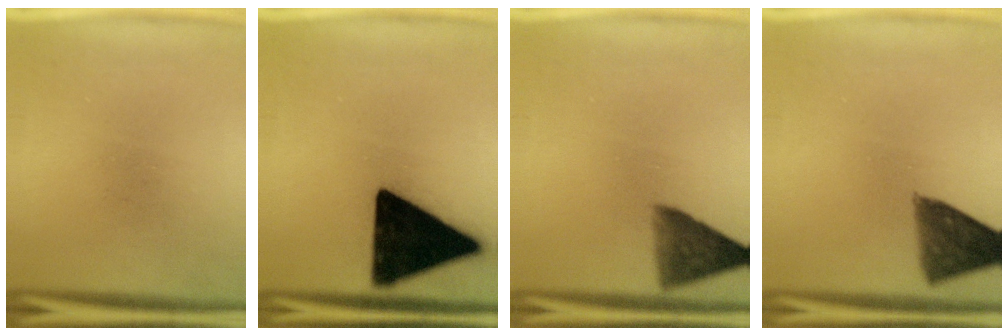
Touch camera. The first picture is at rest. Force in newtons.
{"total": 19.9}
{"total": 6.8}
{"total": 8.4}